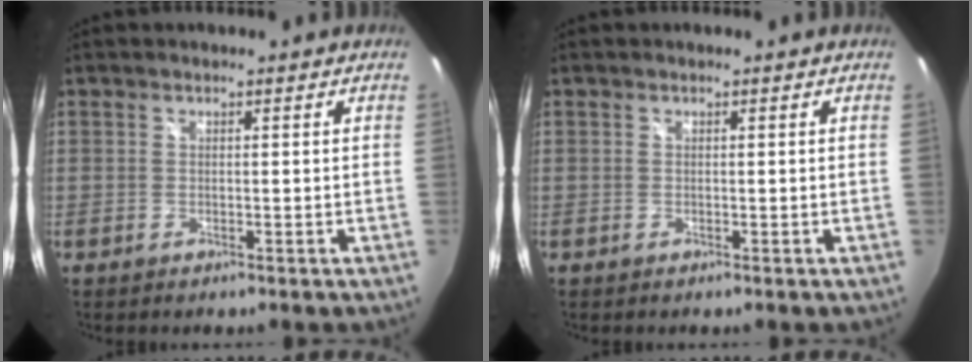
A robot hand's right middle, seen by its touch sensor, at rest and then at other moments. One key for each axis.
{"total": 0.0}